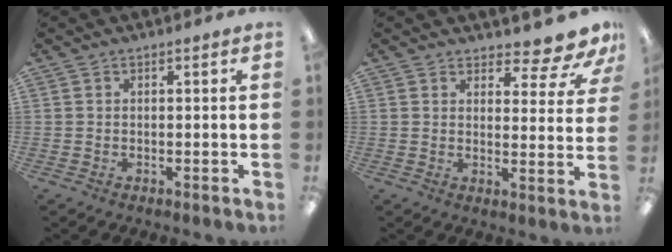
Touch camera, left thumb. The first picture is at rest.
{"total": 8.1, "force": [6.7, 2.3, 3.9], "torque": [-0.038, -0.052, 0.115]}